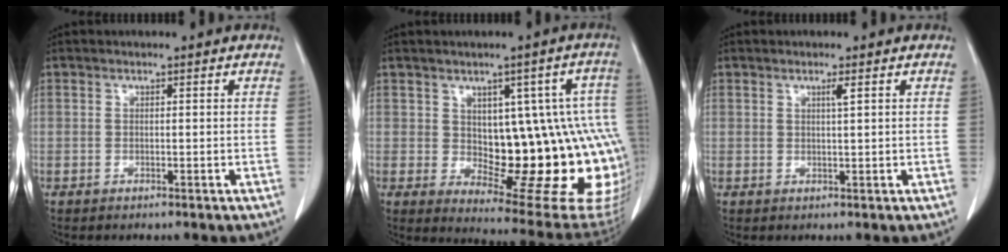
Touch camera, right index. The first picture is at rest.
{"total": 18.7, "force": [-0.6, 7.0, 17.3], "torque": [-0.138, 0.024, 0.015]}
{"total": 1.1, "force": [0.5, -0.2, 1.0], "torque": [-0.021, -0.002, 0.010]}